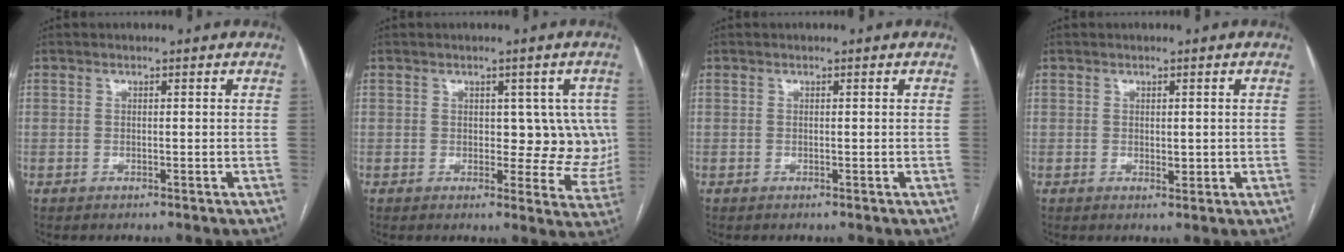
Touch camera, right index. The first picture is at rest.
{"total": 6.4, "force": [1.0, 4.0, 5.0], "torque": [-0.027, 0.006, 0.014]}
{"total": 0.0}
{"total": 1.7, "force": [0.0, 0.9, 1.4], "torque": [-0.018, -0.005, 0.005]}